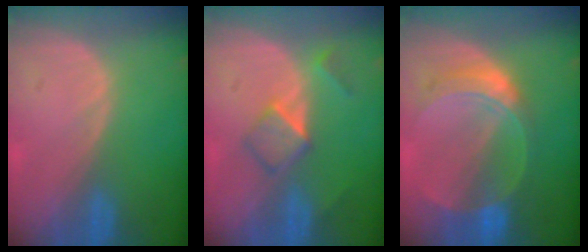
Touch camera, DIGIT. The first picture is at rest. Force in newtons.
{"total": 5.2, "press": 4.4, "slide": 2.7}
{"total": 7.6, "press": 6.8, "slide": 3.4}